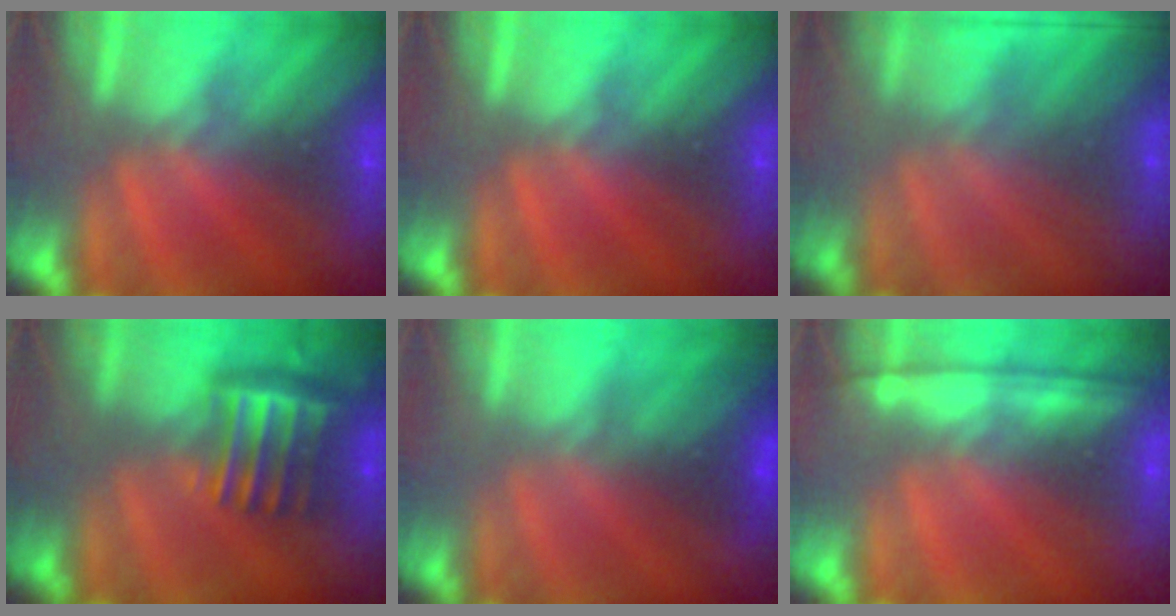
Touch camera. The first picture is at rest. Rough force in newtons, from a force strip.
{"total": 0.0}
{"total": 1.6}
{"total": 7.0}
{"total": 2.8}
{"total": 1.1}